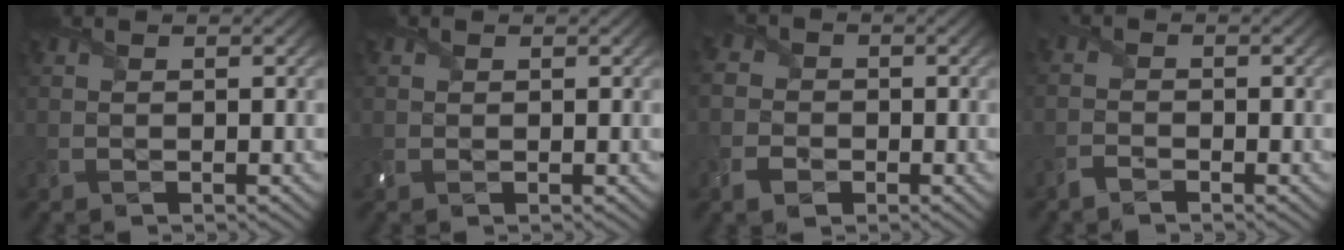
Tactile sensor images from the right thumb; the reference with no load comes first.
{"total": 0.8, "force": [0.3, 0.7, 0.3], "torque": [-0.013, 0.001, 0.005]}
{"total": 3.7, "force": [-1.5, 3.0, 1.4], "torque": [-0.046, -0.004, -0.038]}
{"total": 1.8, "force": [-1.5, 0.6, 0.7], "torque": [-0.019, 0.003, -0.037]}